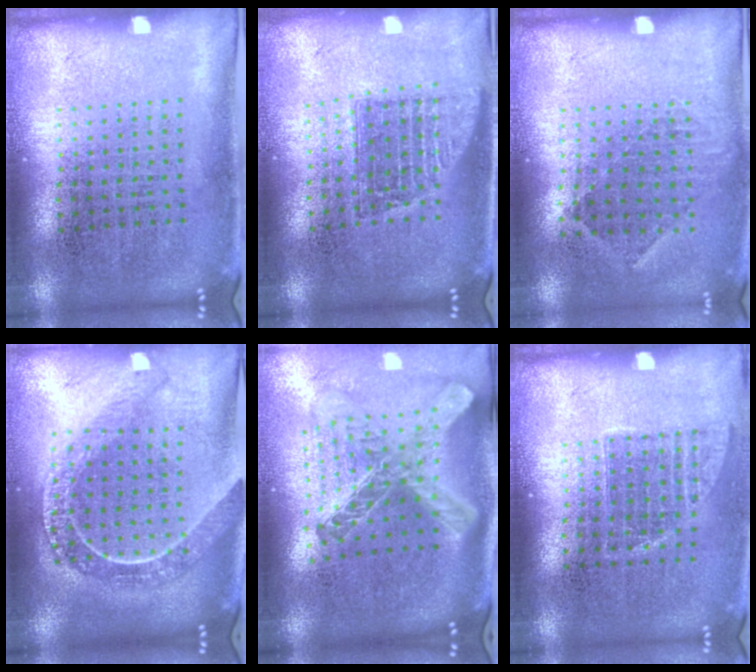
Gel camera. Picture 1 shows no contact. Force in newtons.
{"total": 1.4, "press": 1.1, "slide": 0.9}
{"total": 0.9, "press": 0.7, "slide": 0.5}
{"total": 2.3, "press": 1.9, "slide": 1.2}
{"total": 2.8, "press": 2.1, "slide": 1.9}
{"total": 1.0, "press": 0.8, "slide": 0.6}